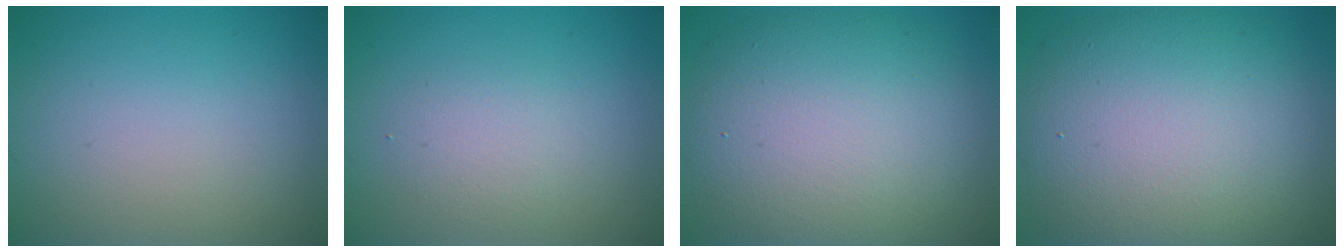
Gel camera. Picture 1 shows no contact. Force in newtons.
{"total": 2.0, "press": 2.0, "slide": 0.1}
{"total": 10.7, "press": 10.6, "slide": 1.3}
{"total": 12.4, "press": 12.3, "slide": 1.1}